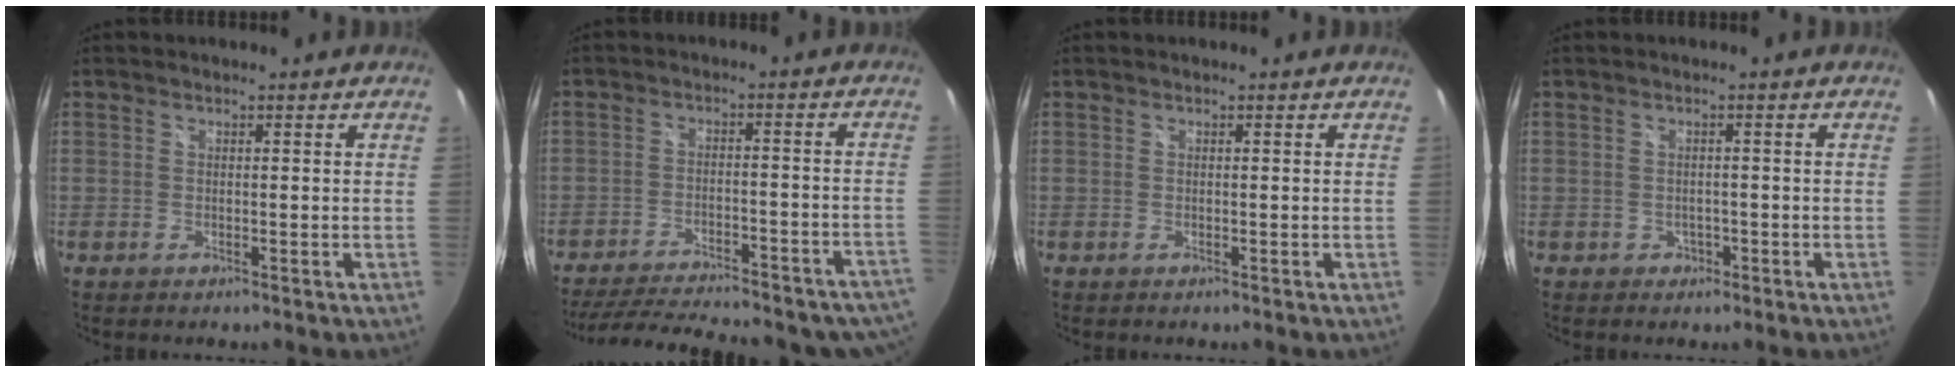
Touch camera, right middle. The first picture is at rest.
{"total": 26.0, "force": [-21.9, 7.7, 11.6], "torque": [-0.207, -0.019, -0.278]}
{"total": 0.0}
{"total": 1.8, "force": [-0.8, 1.6, 0.3], "torque": [-0.006, 0.000, -0.007]}